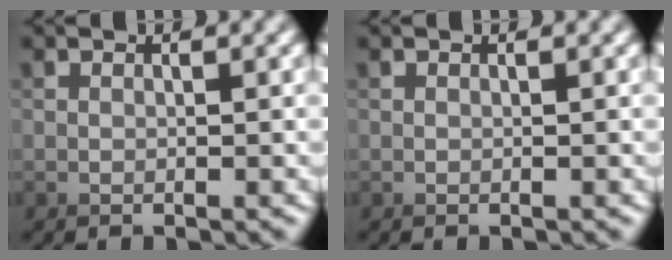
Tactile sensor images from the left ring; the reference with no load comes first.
{"total": 0.0}